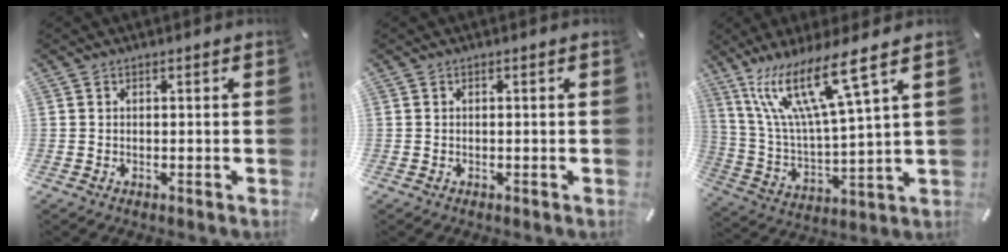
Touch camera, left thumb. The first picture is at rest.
{"total": 0.0}
{"total": 17.6, "force": [11.0, 2.9, 13.4], "torque": [-0.298, -0.053, 0.178]}